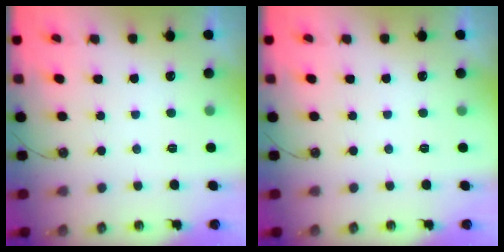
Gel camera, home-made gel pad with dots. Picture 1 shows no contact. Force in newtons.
{"total": 0.0}